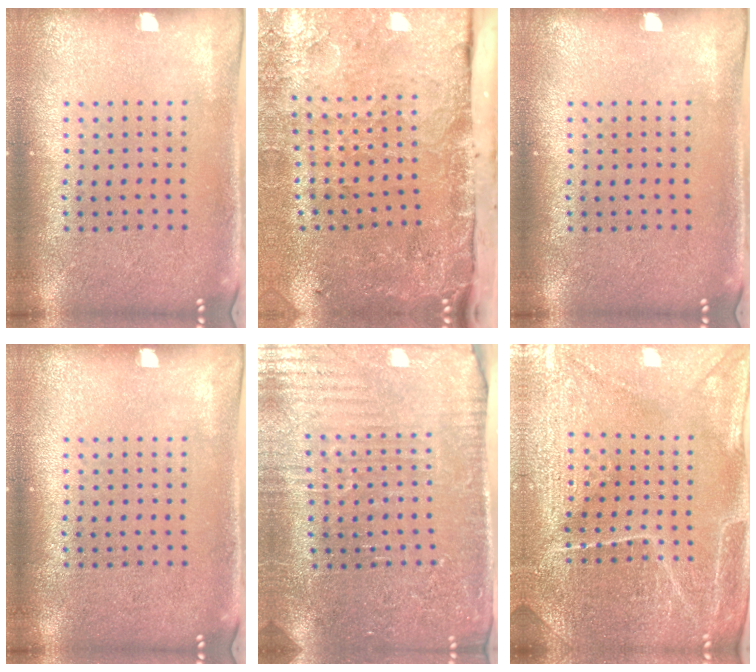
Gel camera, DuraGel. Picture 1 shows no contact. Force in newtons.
{"total": 5.0, "press": 3.7, "slide": 3.4}
{"total": 0.0}
{"total": 0.0}
{"total": 3.5, "press": 3.5, "slide": 0.3}
{"total": 4.3, "press": 4.2, "slide": 1.1}